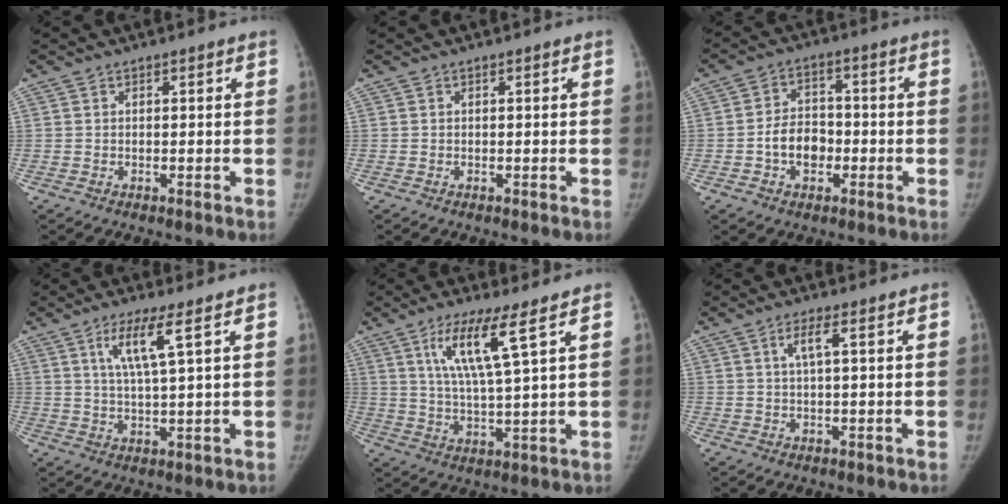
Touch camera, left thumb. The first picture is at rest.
{"total": 0.0}
{"total": 7.3, "force": [-2.1, 5.4, 4.5], "torque": [-0.052, 0.024, -0.042]}
{"total": 6.9, "force": [3.3, 0.3, 6.0], "torque": [-0.123, -0.021, 0.068]}
{"total": 9.8, "force": [4.9, 0.5, 8.4], "torque": [-0.167, -0.030, 0.097]}
{"total": 2.8, "force": [1.0, 0.2, 2.7], "torque": [-0.062, 0.006, 0.022]}